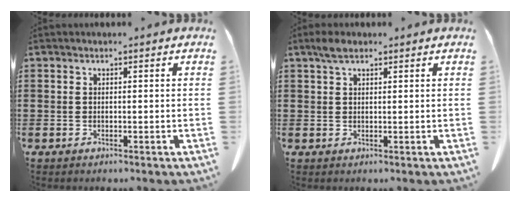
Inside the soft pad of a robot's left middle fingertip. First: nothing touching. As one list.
[{"total": 2.3, "force": [1.4, 0.9, 1.5], "torque": [-0.034, 0.005, 0.025]}]